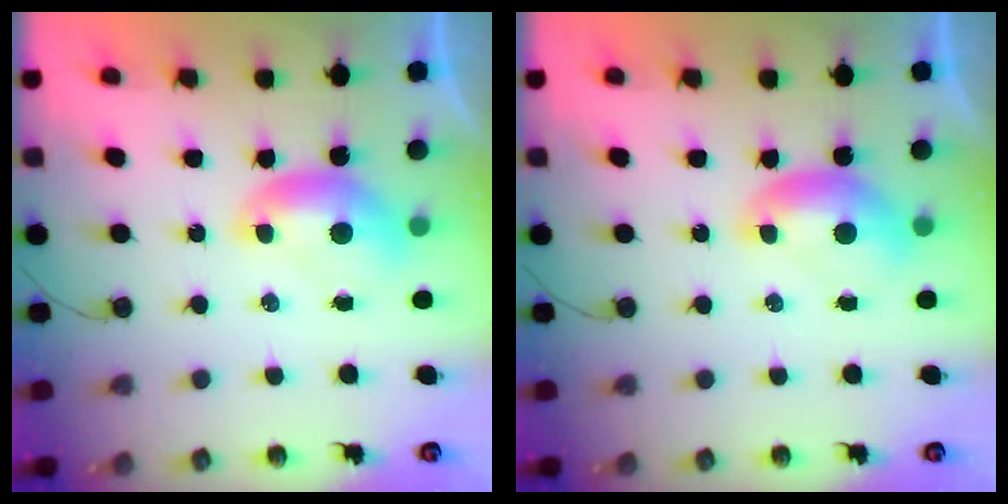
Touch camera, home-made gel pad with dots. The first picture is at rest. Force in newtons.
{"total": 0.0}